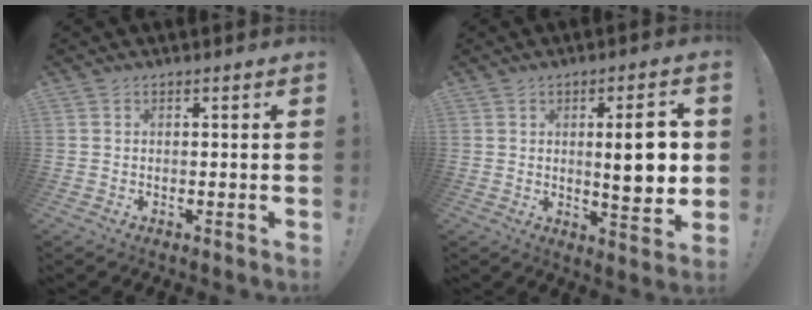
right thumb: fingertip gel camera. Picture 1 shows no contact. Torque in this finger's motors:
{"motor_torque": [0.24, 0.28, 0.47, 0.44, 0.11]}